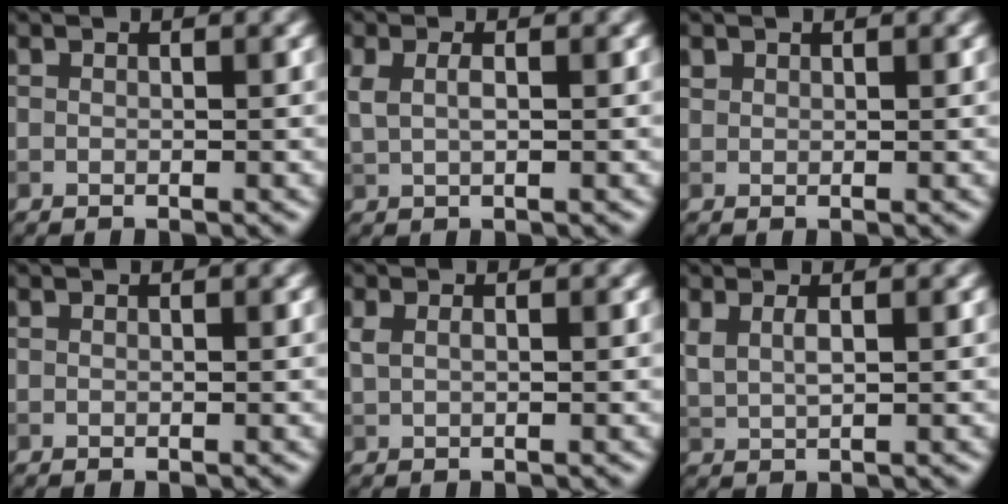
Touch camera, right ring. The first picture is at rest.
{"total": 1.6, "force": [0.6, 0.6, 1.4], "torque": [-0.033, 0.001, 0.013]}
{"total": 0.7, "force": [0.6, 0.3, 0.0], "torque": [0.001, 0.001, 0.014]}
{"total": 0.0}
{"total": 1.0, "force": [0.5, 0.4, 0.8], "torque": [-0.019, 0.000, 0.013]}
{"total": 1.8, "force": [1.0, 0.6, 1.4], "torque": [-0.027, -0.001, 0.022]}